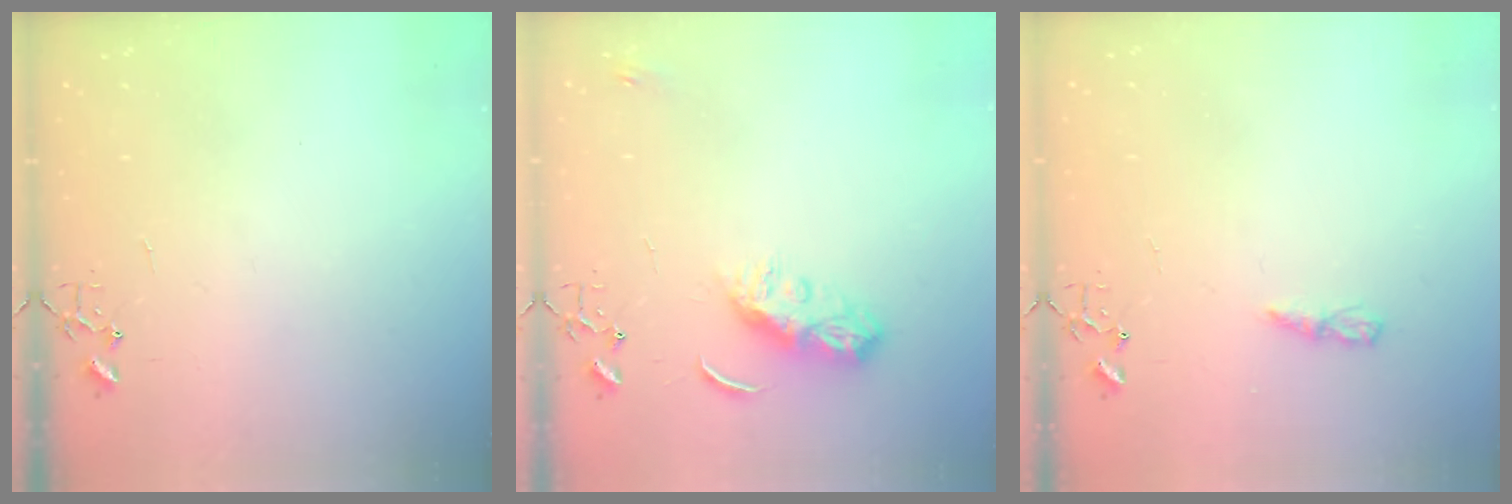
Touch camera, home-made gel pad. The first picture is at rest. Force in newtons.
{"total": 8.4, "press": 8.4, "slide": 0.6}
{"total": 4.6, "press": 4.6, "slide": 0.5}